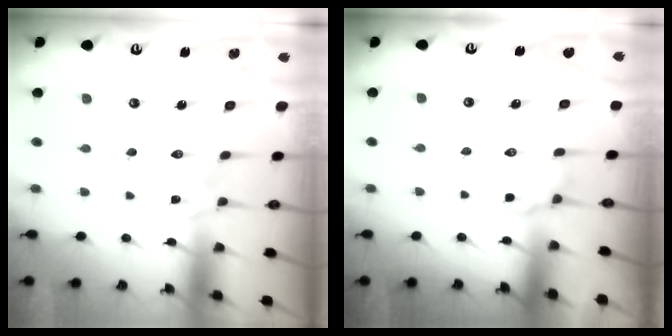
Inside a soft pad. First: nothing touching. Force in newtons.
{"total": 4.2, "press": 4.0, "slide": 1.4}